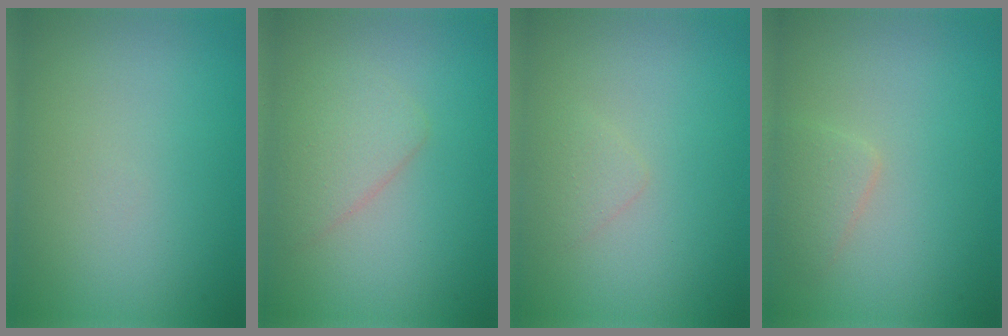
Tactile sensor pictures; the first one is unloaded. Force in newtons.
{"total": 2.4, "press": 2.4, "slide": 0.2}
{"total": 1.1, "press": 1.1, "slide": 0.1}
{"total": 1.6, "press": 1.6, "slide": 0.0}